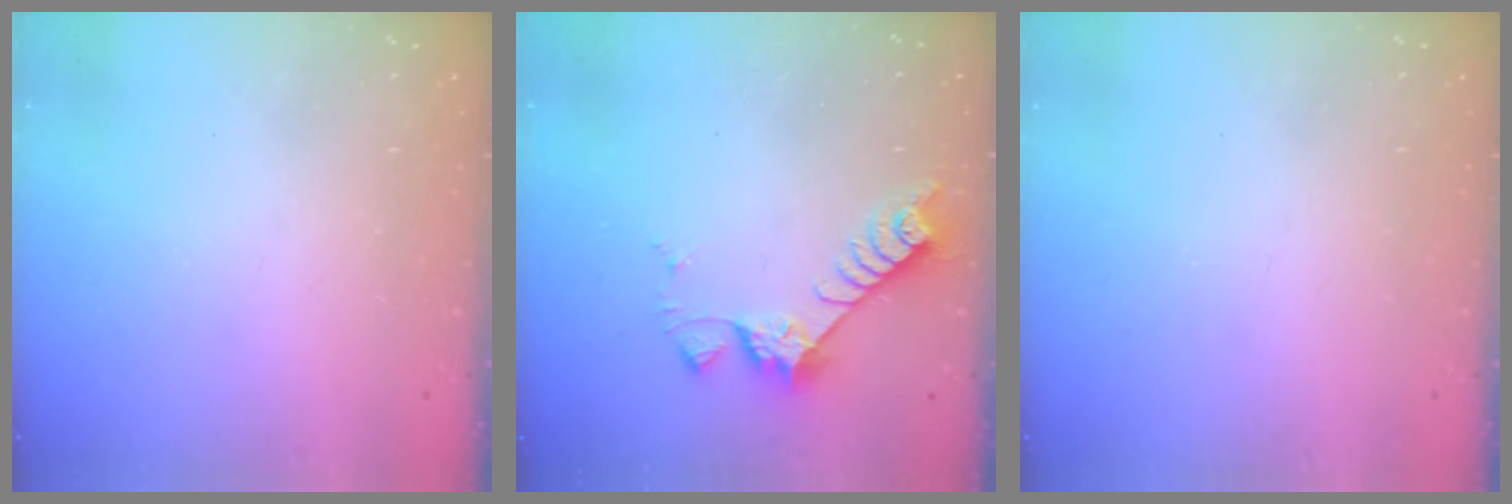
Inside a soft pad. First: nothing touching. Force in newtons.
{"total": 7.0, "press": 7.0, "slide": 0.5}
{"total": 0.5, "press": 0.5, "slide": 0.1}